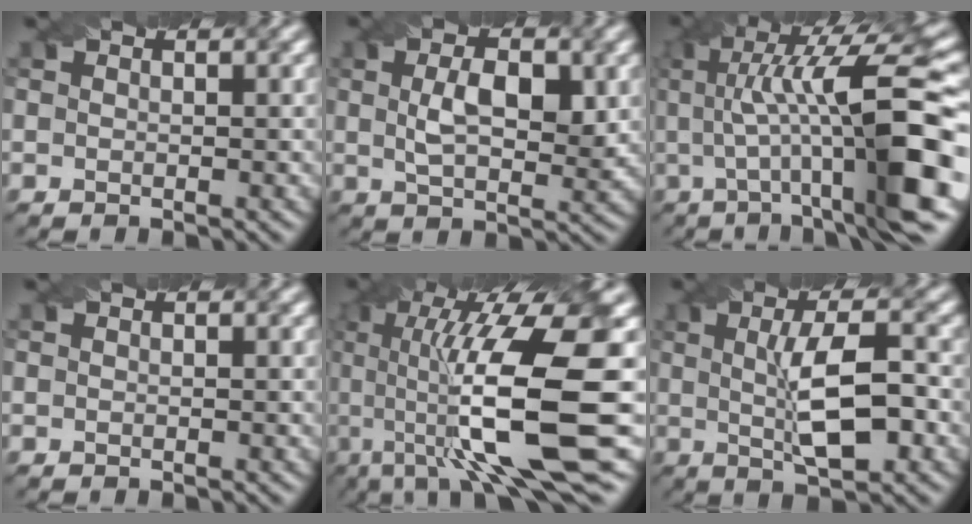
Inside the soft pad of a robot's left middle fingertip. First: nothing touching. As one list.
[{"total": 5.0, "force": [0.9, 2.5, 4.3], "torque": [-0.083, 0.000, 0.018]}, {"total": 14.6, "force": [1.4, 3.3, 14.1], "torque": [-0.211, 0.015, 0.026]}, {"total": 0.0}, {"total": 14.1, "force": [-0.7, 3.5, 13.6], "torque": [-0.234, 0.004, -0.006]}, {"total": 6.7, "force": [0.1, 1.9, 6.5], "torque": [-0.104, 0.007, 0.002]}]